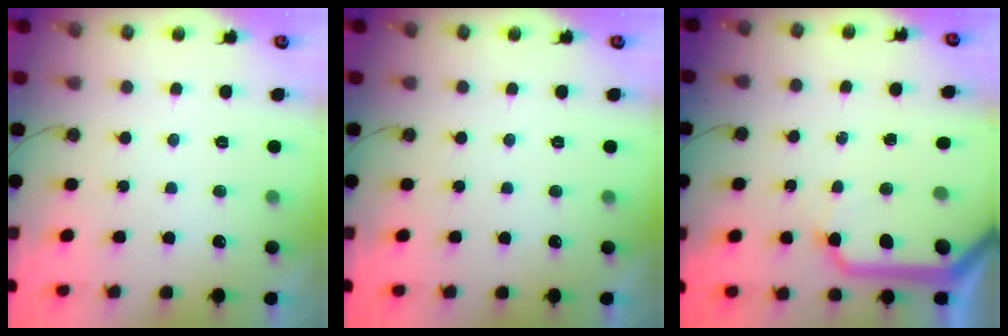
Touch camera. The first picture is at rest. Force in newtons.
{"total": 0.0}
{"total": 15.6, "press": 15.4, "slide": 2.2}